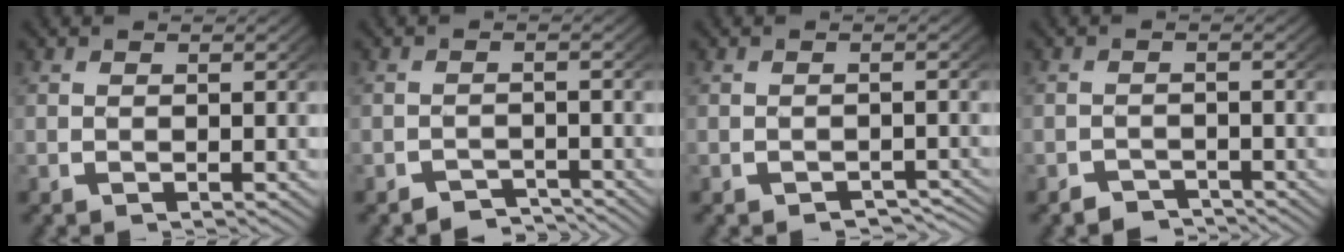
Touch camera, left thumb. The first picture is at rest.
{"total": 2.6, "force": [-2.4, 0.8, 0.7], "torque": [-0.004, -0.011, -0.043]}
{"total": 2.9, "force": [-2.5, 1.0, 0.9], "torque": [-0.006, -0.009, -0.035]}
{"total": 2.2, "force": [-2.1, 0.7, 0.3], "torque": [0.000, -0.012, -0.038]}